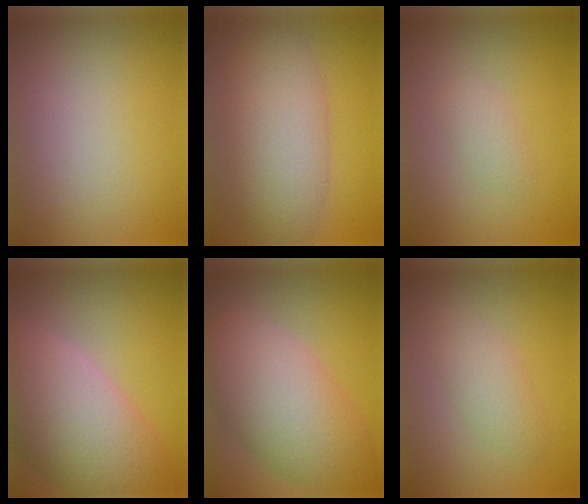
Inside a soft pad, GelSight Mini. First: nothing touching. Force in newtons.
{"total": 7.3, "press": 7.3, "slide": 0.2}
{"total": 1.3, "press": 1.3, "slide": 0.0}
{"total": 10.7, "press": 10.7, "slide": 0.8}
{"total": 9.2, "press": 9.2, "slide": 0.5}
{"total": 2.4, "press": 2.4, "slide": 0.0}